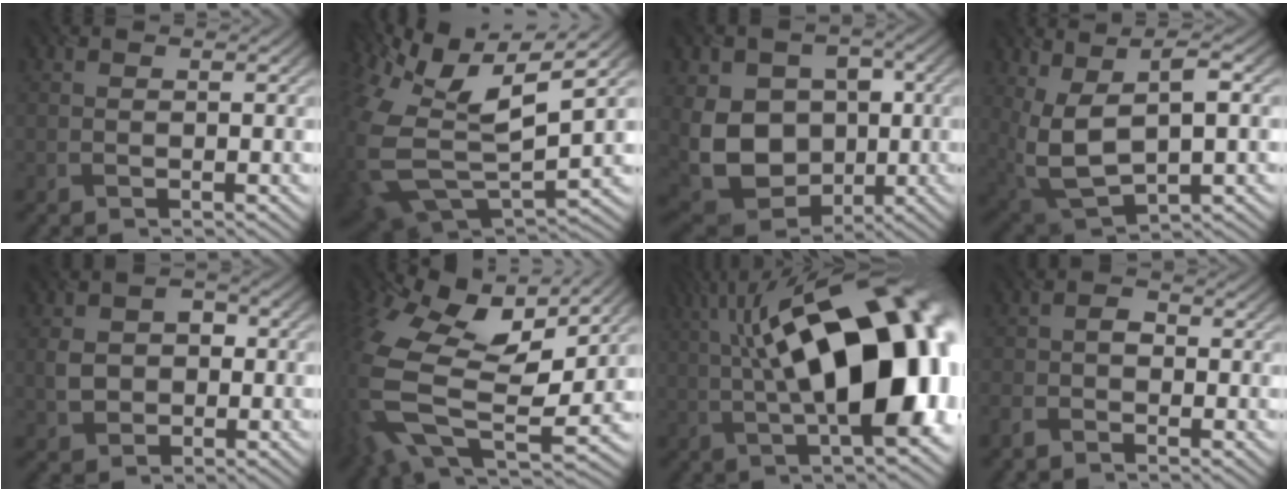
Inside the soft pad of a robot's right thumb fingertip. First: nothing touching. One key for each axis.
{"total": 13.5, "fx": 3.7, "fy": 7.2, "fz": 10.8, "tx": -0.262, "ty": -0.007, "tz": 0.072}
{"total": 11.7, "fx": 0.1, "fy": 9.3, "fz": 7.1, "tx": -0.155, "ty": -0.020, "tz": 0.007}
{"total": 9.9, "fx": 1.5, "fy": 4.7, "fz": 8.6, "tx": -0.201, "ty": -0.010, "tz": 0.039}
{"total": 4.0, "fx": -0.3, "fy": 3.3, "fz": 2.1, "tx": -0.041, "ty": -0.002, "tz": -0.005}
{"total": 16.7, "fx": 3.0, "fy": 10.3, "fz": 12.8, "tx": -0.339, "ty": -0.023, "tz": 0.072}
{"total": 21.0, "fx": 1.1, "fy": 8.6, "fz": 19.2, "tx": -0.281, "ty": 0.044, "tz": 0.009}
{"total": 2.5, "fx": -1.7, "fy": 1.3, "fz": 1.3, "tx": -0.029, "ty": 0.001, "tz": -0.044}